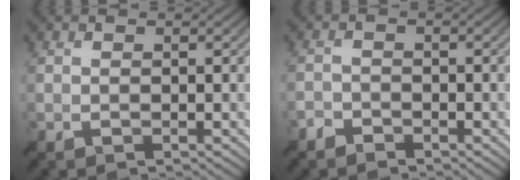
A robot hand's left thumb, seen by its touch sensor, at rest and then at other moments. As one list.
[{"total": 1.7, "force": [-1.5, 0.8, 0.2], "torque": [-0.002, 0.004, -0.038]}]